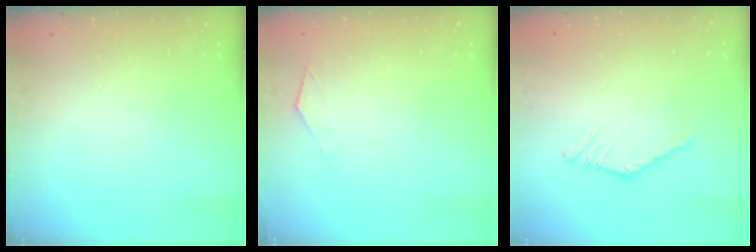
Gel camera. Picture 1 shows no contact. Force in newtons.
{"total": 3.6, "press": 3.6, "slide": 0.6}
{"total": 1.6, "press": 1.6, "slide": 0.1}